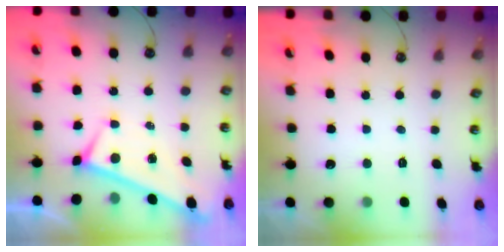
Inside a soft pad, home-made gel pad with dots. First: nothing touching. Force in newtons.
{"total": 0.0}